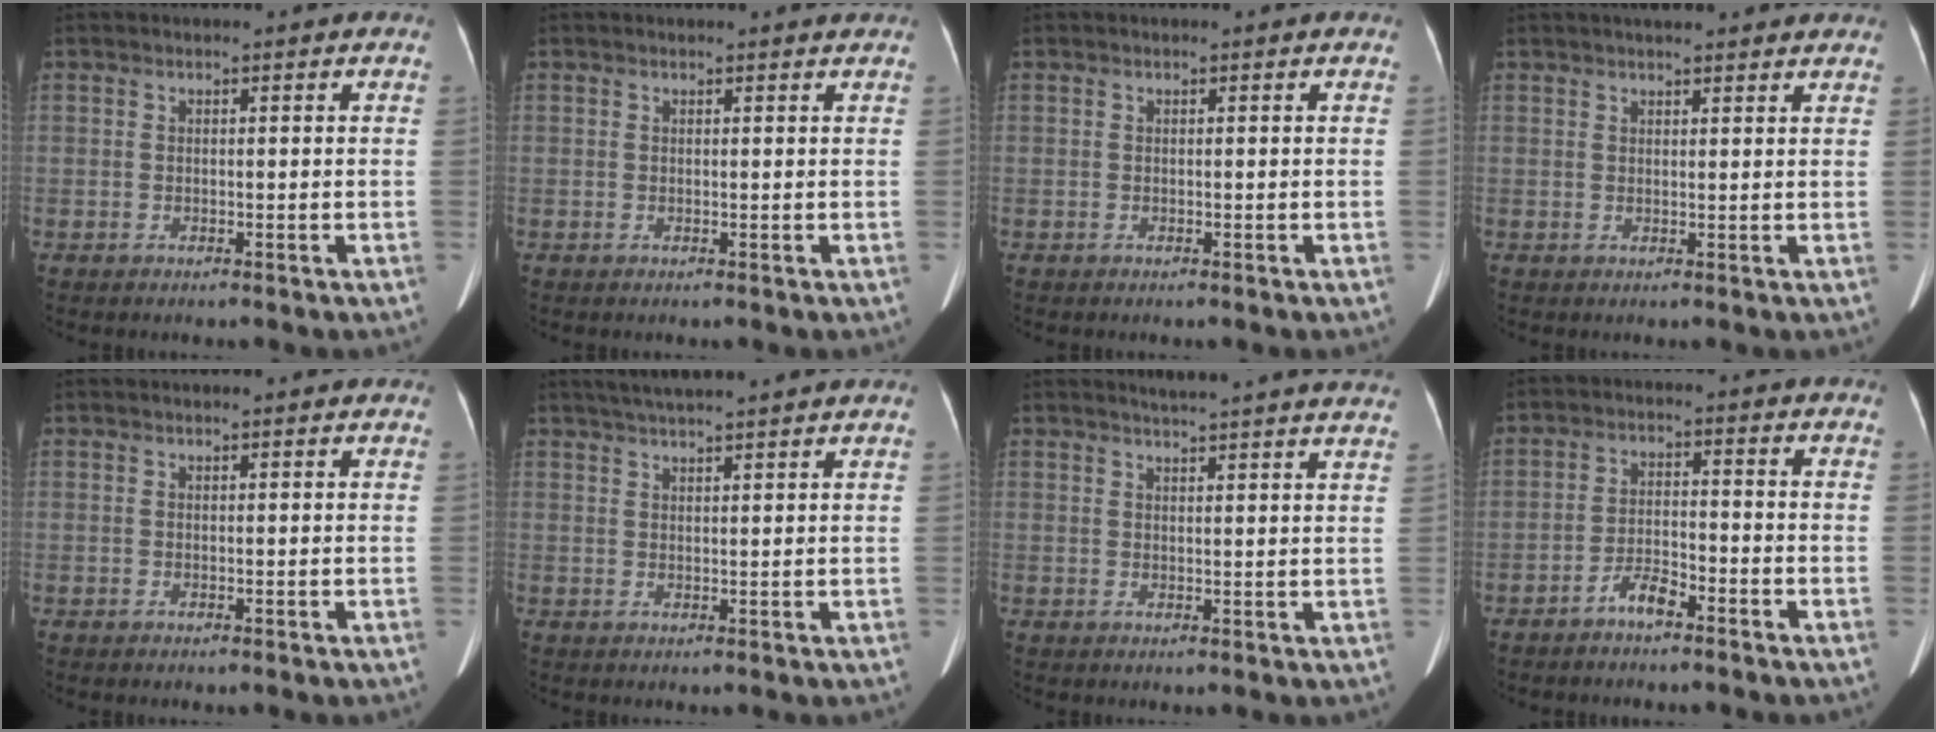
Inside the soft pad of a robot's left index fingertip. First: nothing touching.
{"total": 0.8, "force": [0.8, -0.1, 0.0], "torque": [-0.006, -0.004, 0.003]}
{"total": 0.0}
{"total": 9.2, "force": [7.9, 1.8, 4.3], "torque": [-0.053, 0.029, 0.096]}
{"total": 1.1, "force": [0.9, 0.2, 0.5], "torque": [-0.008, 0.014, 0.012]}
{"total": 7.8, "force": [6.8, -0.6, 3.8], "torque": [-0.063, 0.032, 0.099]}
{"total": 14.3, "force": [13.3, -0.4, 5.1], "torque": [-0.076, -0.021, 0.154]}
{"total": 3.8, "force": [-2.9, 0.9, 2.2], "torque": [-0.045, 0.007, -0.054]}